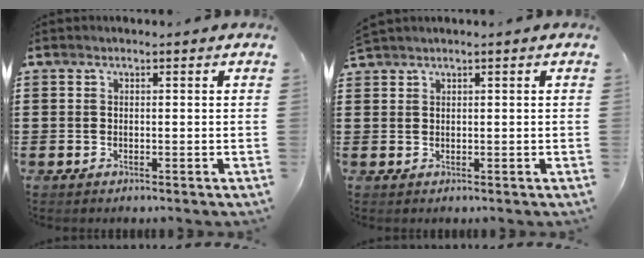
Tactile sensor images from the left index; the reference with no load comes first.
{"total": 1.0, "force": [1.0, -0.1, 0.2], "torque": [-0.007, 0.000, 0.020]}